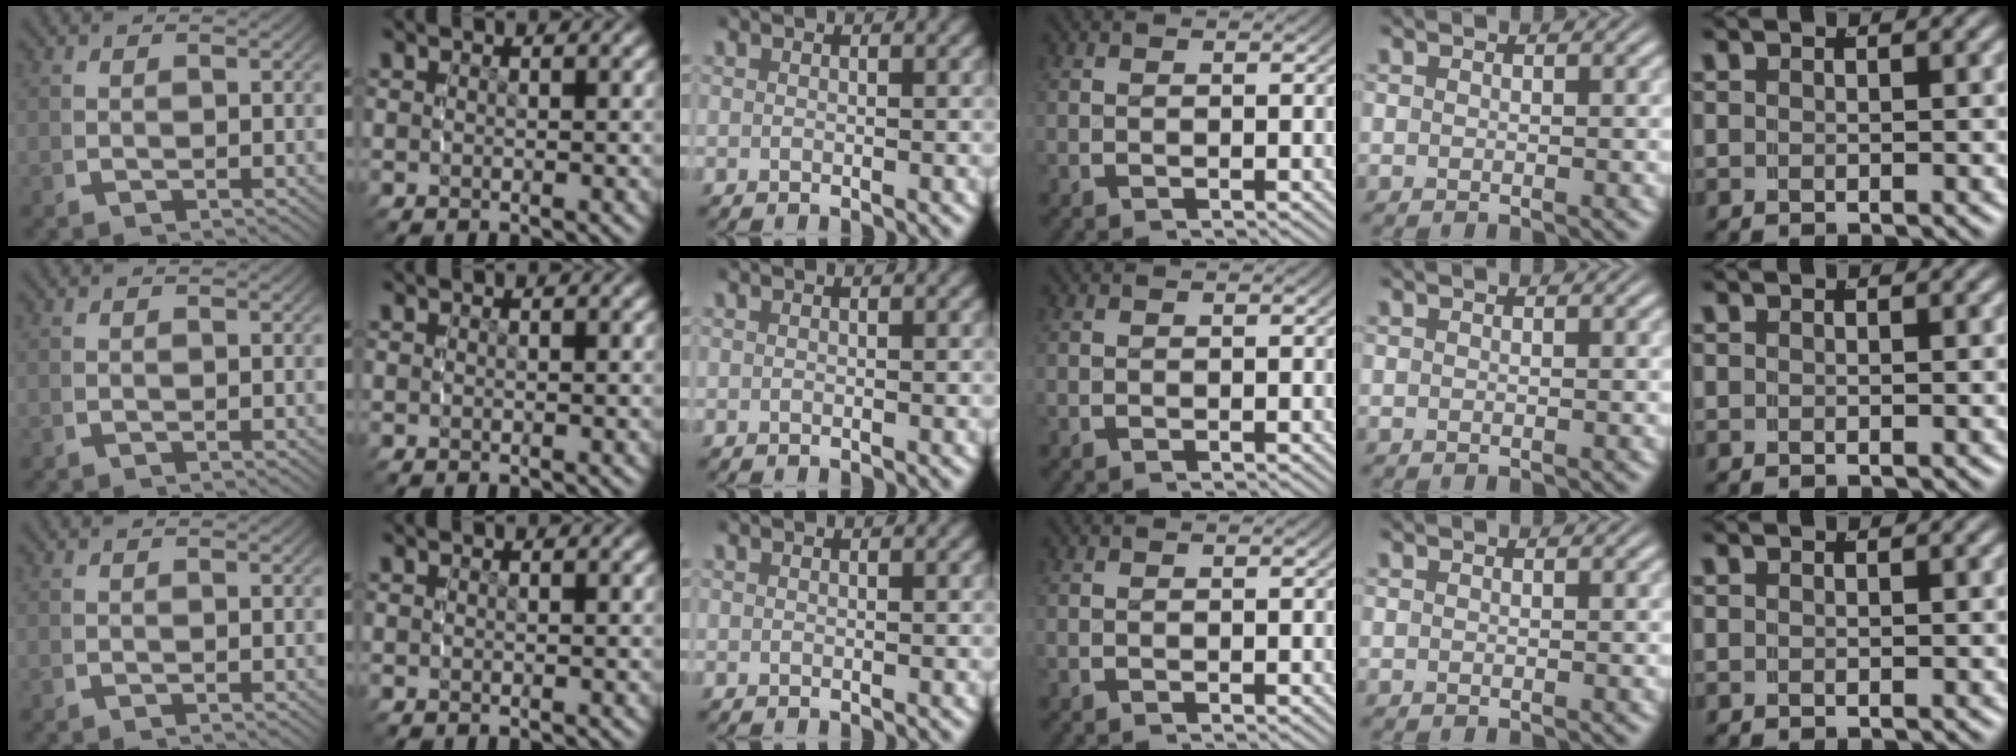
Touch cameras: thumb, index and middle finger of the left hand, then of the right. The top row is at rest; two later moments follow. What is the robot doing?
{"motion": "grasp_and_lifting", "object": "camera"}